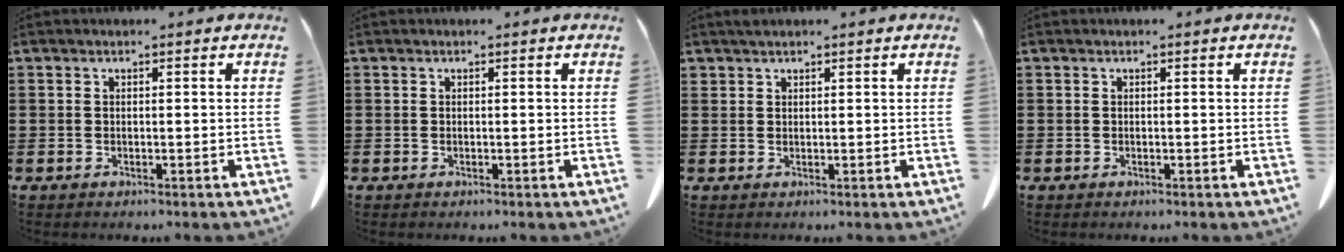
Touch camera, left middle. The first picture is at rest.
{"total": 0.0}
{"total": 0.9, "force": [0.8, 0.2, 0.2], "torque": [-0.005, 0.000, 0.017]}
{"total": 0.0}